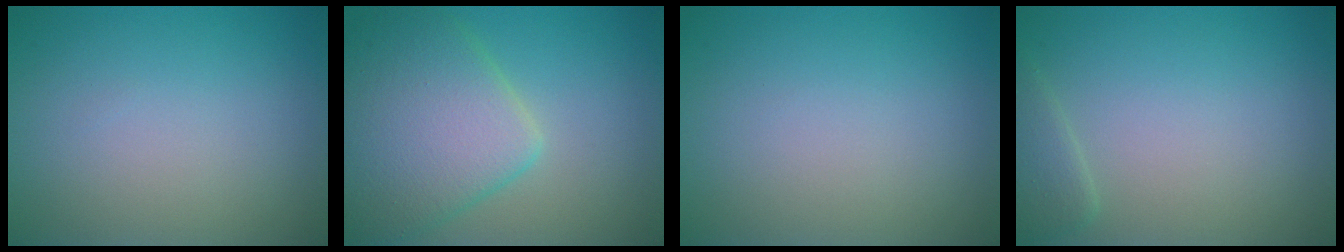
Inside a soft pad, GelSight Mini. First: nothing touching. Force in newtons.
{"total": 7.5, "press": 7.5, "slide": 0.1}
{"total": 0.0}
{"total": 1.6, "press": 1.6, "slide": 0.1}